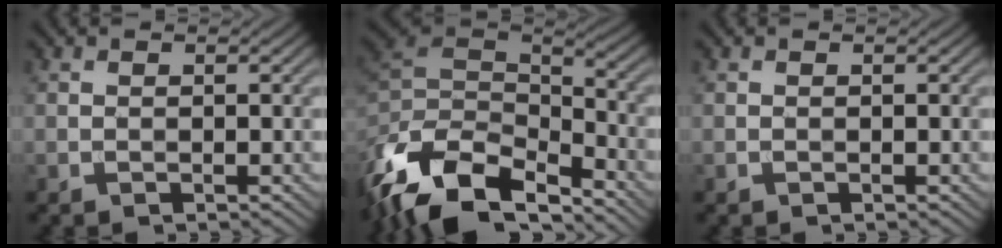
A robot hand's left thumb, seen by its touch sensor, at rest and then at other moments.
{"total": 14.2, "force": [-9.4, 6.4, 8.5], "torque": [-0.230, -0.024, -0.156]}
{"total": 0.0}